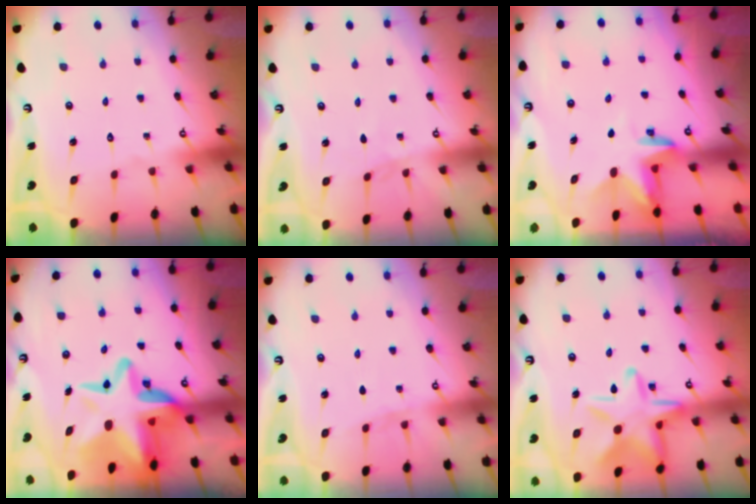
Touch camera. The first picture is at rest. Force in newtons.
{"total": 2.9, "press": 2.9, "slide": 0.4}
{"total": 3.6, "press": 3.6, "slide": 0.2}
{"total": 17.5, "press": 16.9, "slide": 4.3}
{"total": 2.9, "press": 2.8, "slide": 0.7}
{"total": 17.4, "press": 17.4, "slide": 1.0}